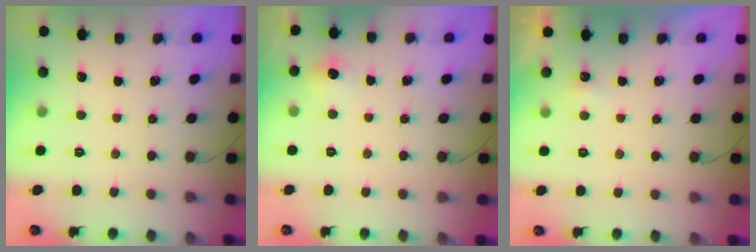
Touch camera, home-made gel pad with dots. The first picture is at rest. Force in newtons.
{"total": 10.9, "press": 4.9, "slide": 9.7}
{"total": 2.3, "press": 2.2, "slide": 0.7}